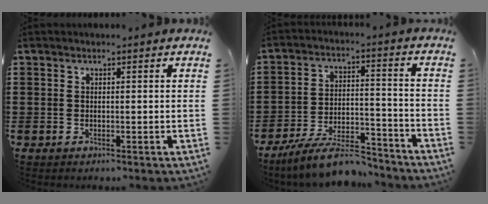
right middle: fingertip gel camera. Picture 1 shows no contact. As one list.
[{"total": 10.2, "force": [-8.7, 2.0, 5.0], "torque": [-0.089, 0.022, -0.165]}]